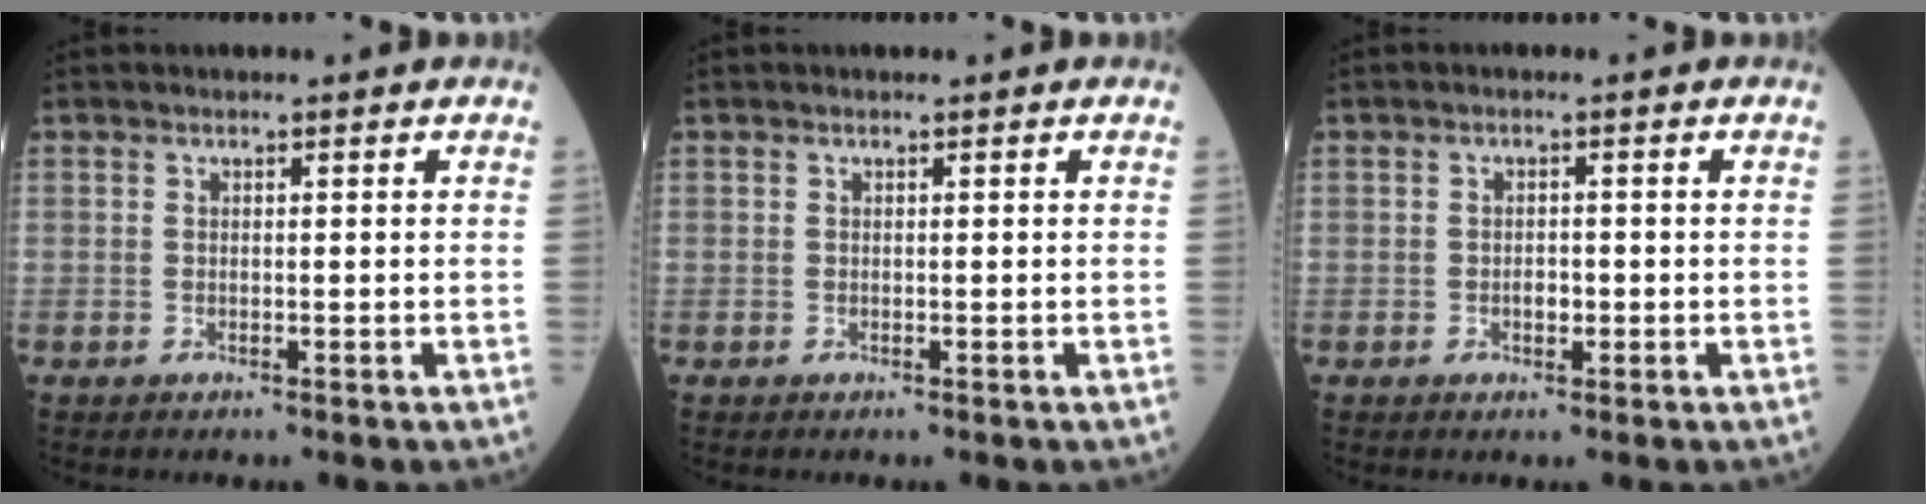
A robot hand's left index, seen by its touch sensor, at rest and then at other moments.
{"total": 0.0}
{"total": 1.5, "force": [-0.4, 0.9, 1.1], "torque": [-0.019, 0.002, -0.005]}